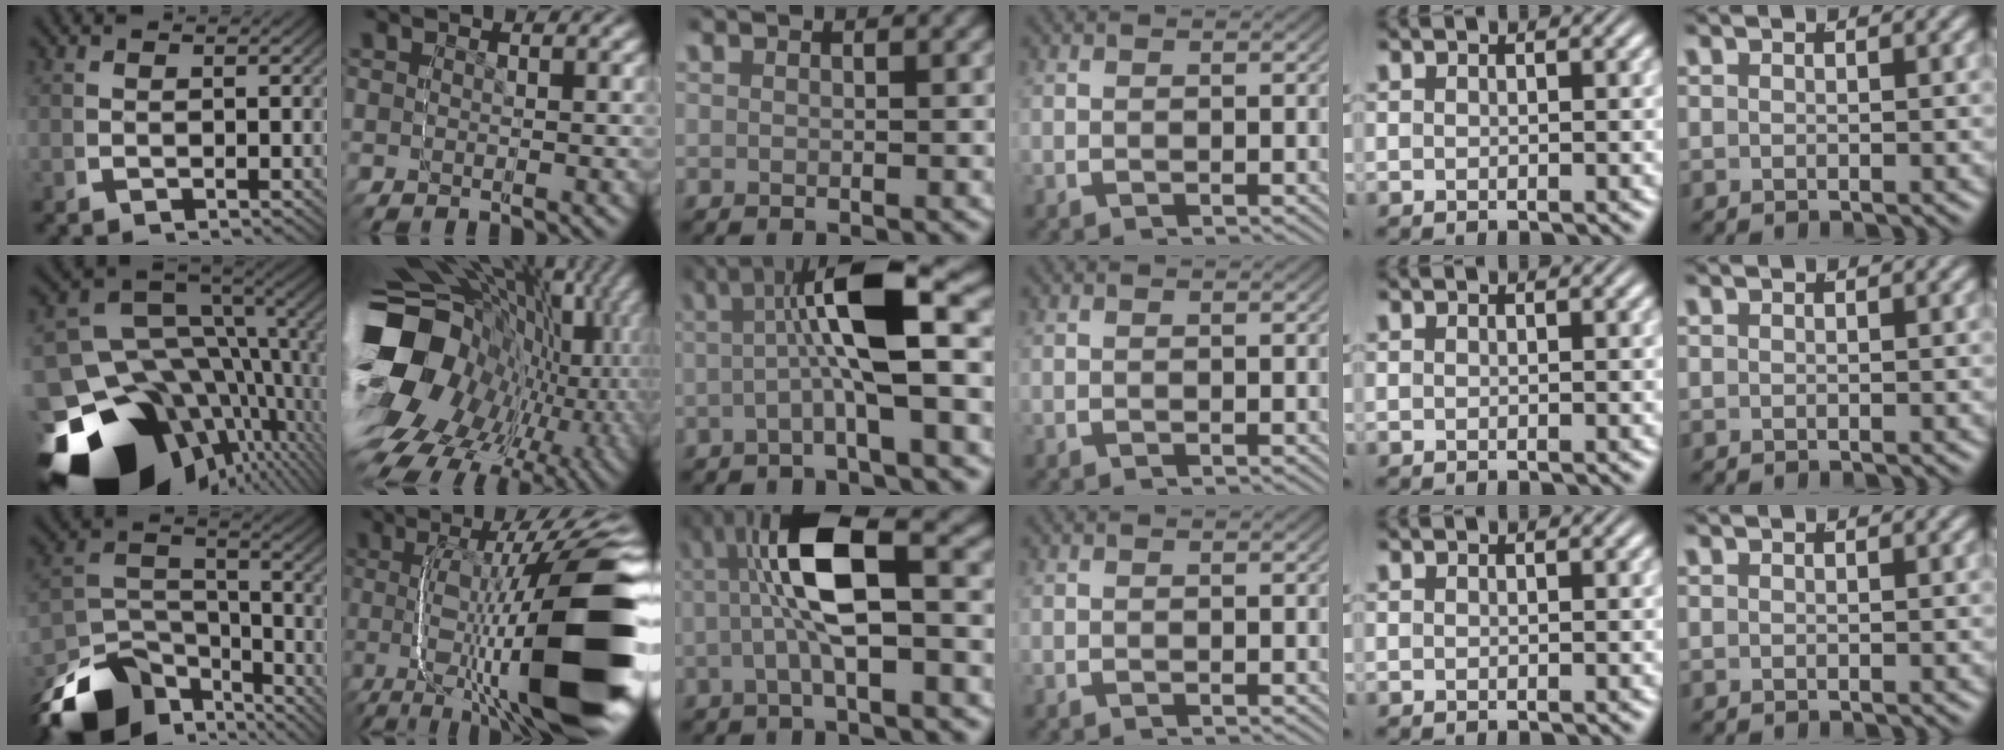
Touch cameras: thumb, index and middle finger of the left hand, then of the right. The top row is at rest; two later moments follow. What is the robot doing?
{"motion": "grasp_and_lifting", "object": "button"}